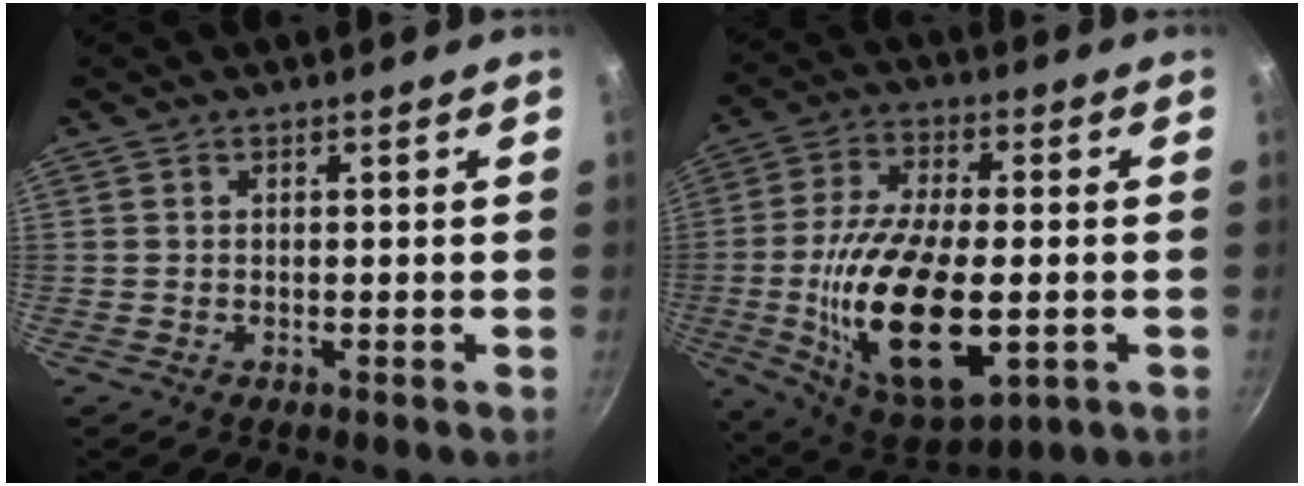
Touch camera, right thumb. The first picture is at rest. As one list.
[{"total": 22.6, "force": [-3.9, 10.4, 19.6], "torque": [-0.364, -0.005, -0.049]}]